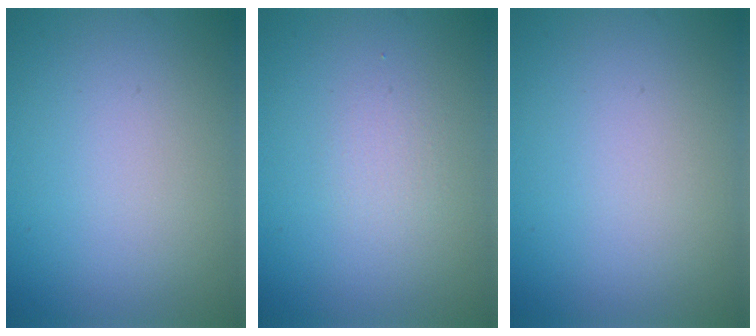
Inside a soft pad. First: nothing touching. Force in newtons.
{"total": 1.1, "press": 1.1, "slide": 0.0}
{"total": 0.0}